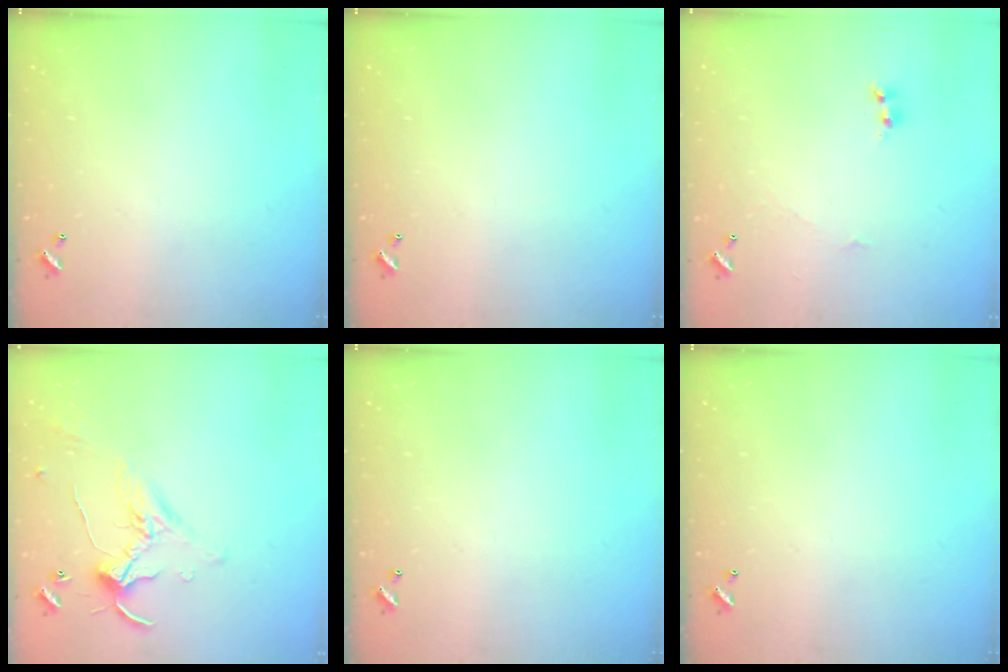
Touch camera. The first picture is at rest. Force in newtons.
{"total": 0.0}
{"total": 1.6, "press": 1.6, "slide": 0.2}
{"total": 1.0, "press": 0.5, "slide": 0.8}
{"total": 0.0}
{"total": 0.0}